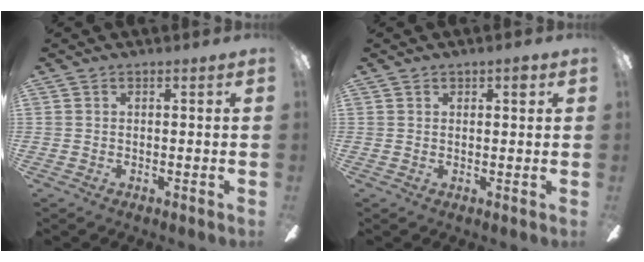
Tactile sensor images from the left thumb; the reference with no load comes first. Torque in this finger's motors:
{"motor_torque": [-0.16, -0.01, -0.20, 0.10, -0.01]}